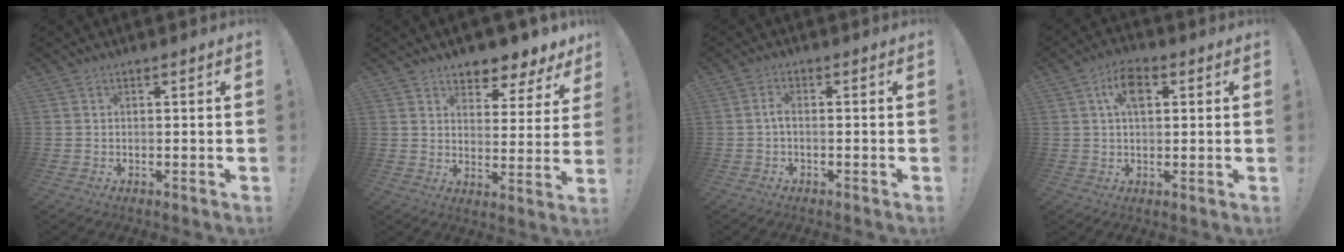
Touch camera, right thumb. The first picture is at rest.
{"total": 6.5, "force": [5.8, 2.6, 1.5], "torque": [-0.018, -0.059, 0.104]}
{"total": 2.4, "force": [-0.7, 0.8, 2.1], "torque": [-0.054, 0.007, -0.014]}
{"total": 7.7, "force": [2.5, 4.3, 5.9], "torque": [-0.094, 0.005, 0.043]}